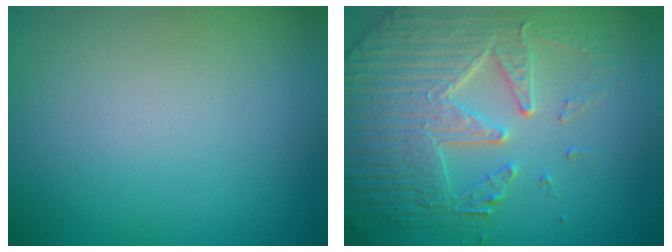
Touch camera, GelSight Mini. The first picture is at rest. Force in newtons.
{"total": 7.7, "press": 5.5, "slide": 5.3}